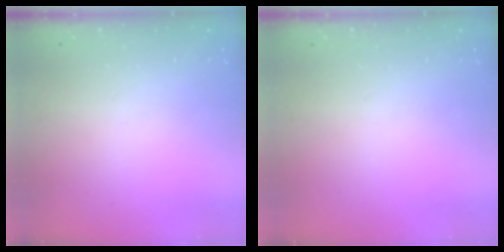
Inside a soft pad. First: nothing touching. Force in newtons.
{"total": 0.0}